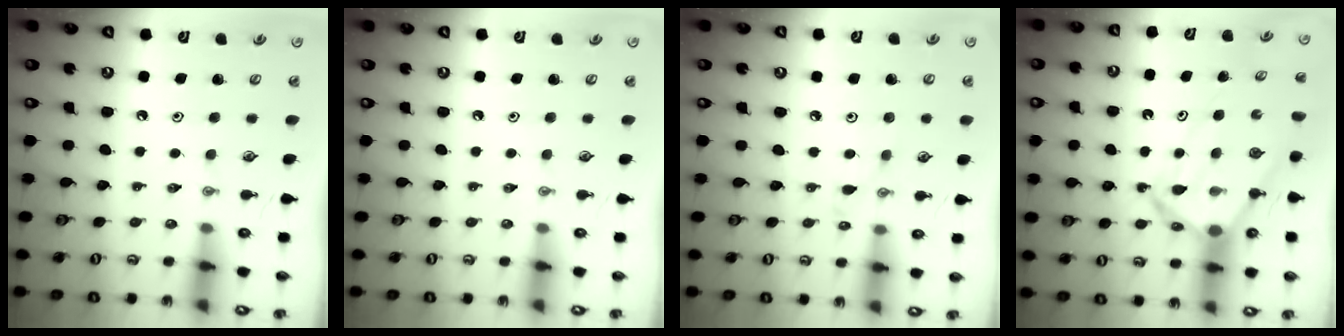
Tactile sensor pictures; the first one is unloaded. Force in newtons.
{"total": 0.0}
{"total": 4.1, "press": 4.1, "slide": 0.4}
{"total": 10.6, "press": 10.5, "slide": 0.9}